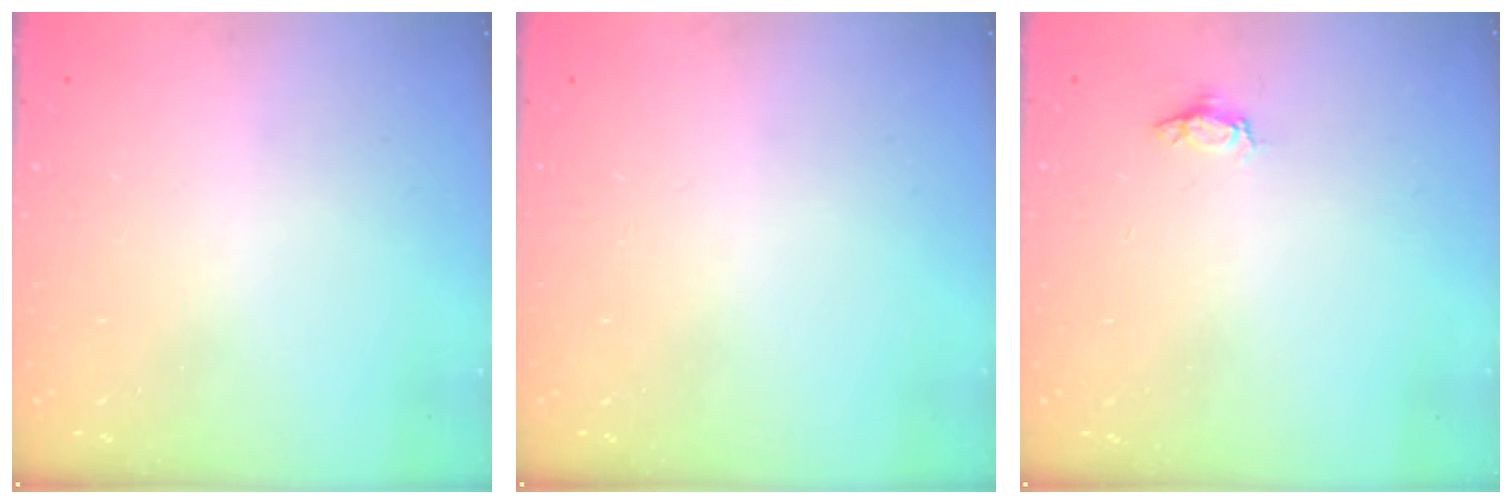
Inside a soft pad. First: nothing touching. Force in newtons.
{"total": 0.0}
{"total": 3.9, "press": 3.9, "slide": 0.5}